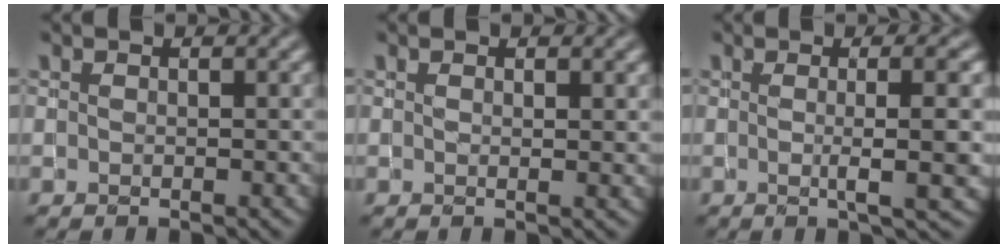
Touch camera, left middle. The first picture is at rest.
{"total": 1.0, "force": [0.5, 0.3, 0.8], "torque": [-0.004, 0.000, 0.009]}
{"total": 5.8, "force": [0.0, 1.3, 5.6], "torque": [-0.070, 0.006, -0.003]}